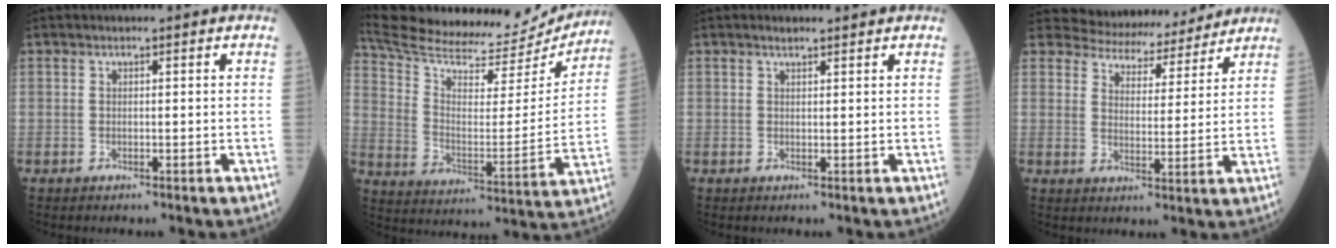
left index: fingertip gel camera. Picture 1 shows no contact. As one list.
[{"total": 25.0, "force": [23.7, 4.5, 6.8], "torque": [-0.122, -0.053, 0.334]}, {"total": 1.8, "force": [1.6, 0.2, 0.7], "torque": [-0.014, 0.013, 0.027]}, {"total": 11.5, "force": [10.9, 3.2, 1.4], "torque": [-0.014, 0.006, 0.145]}]